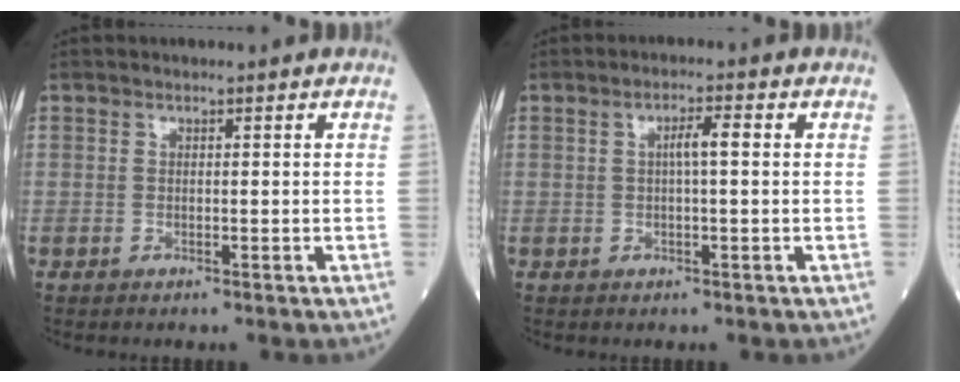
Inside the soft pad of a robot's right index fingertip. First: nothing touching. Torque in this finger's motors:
{"motor_torque": [0.37, 0.32, 0.04, 0.07]}